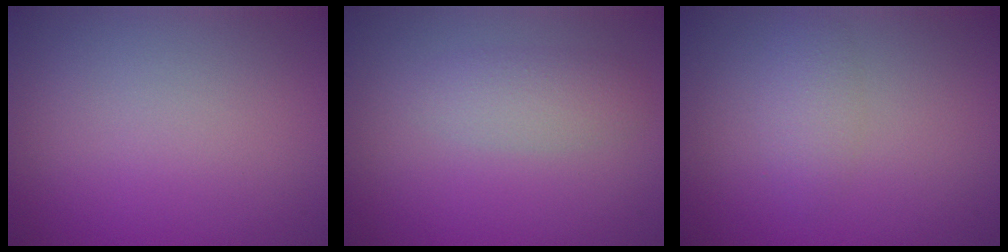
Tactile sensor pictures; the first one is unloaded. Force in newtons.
{"total": 2.1, "press": 2.1, "slide": 0.1}
{"total": 1.7, "press": 1.7, "slide": 0.1}